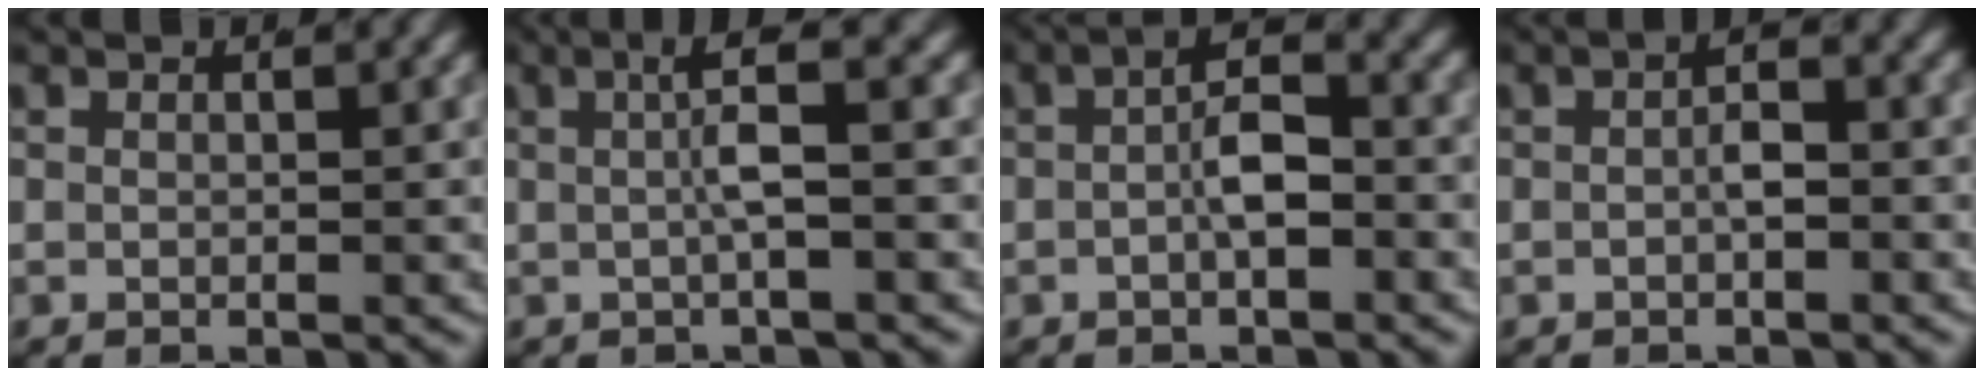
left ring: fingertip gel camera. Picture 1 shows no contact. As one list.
[{"total": 3.4, "force": [0.5, -0.4, 3.3], "torque": [-0.053, 0.011, 0.006]}, {"total": 3.1, "force": [-0.8, 0.6, 2.9], "torque": [-0.040, 0.004, -0.016]}, {"total": 1.8, "force": [-0.6, 0.5, 1.7], "torque": [-0.021, -0.002, -0.010]}]